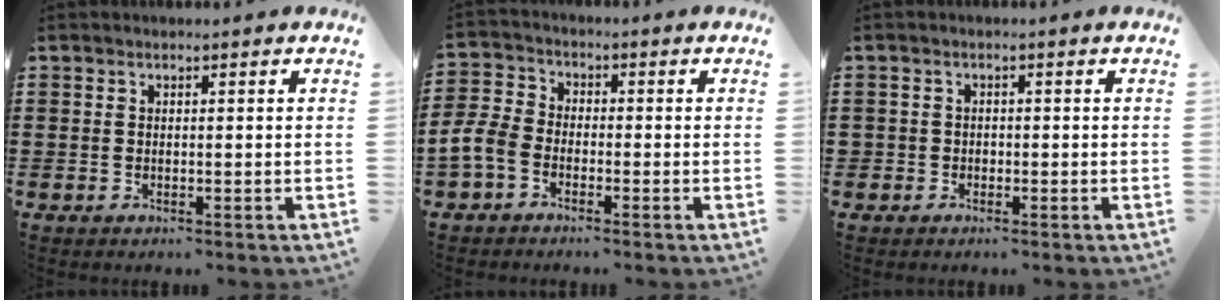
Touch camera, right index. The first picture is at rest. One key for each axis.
{"total": 4.6, "fx": -2.9, "fy": 2.6, "fz": 2.4, "tx": -0.081, "ty": -0.001, "tz": -0.067}
{"total": 1.2, "fx": -0.7, "fy": 0.9, "fz": 0.1, "tx": -0.005, "ty": 0.003, "tz": -0.017}